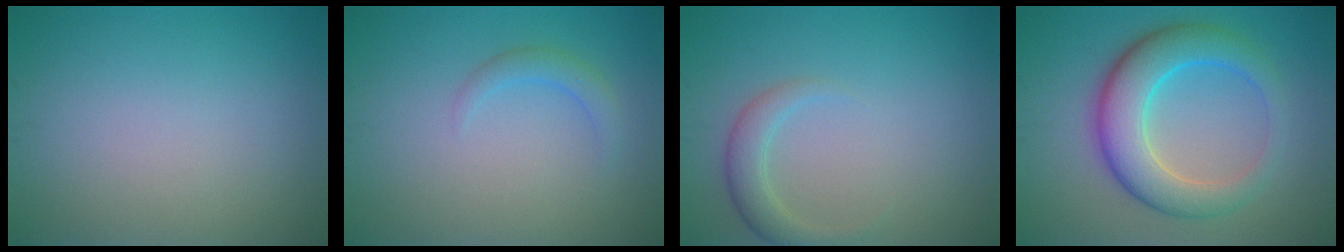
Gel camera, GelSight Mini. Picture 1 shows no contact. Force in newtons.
{"total": 1.6, "press": 1.6, "slide": 0.0}
{"total": 2.4, "press": 2.4, "slide": 0.2}
{"total": 7.1, "press": 7.1, "slide": 0.2}